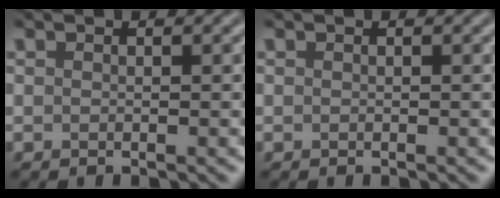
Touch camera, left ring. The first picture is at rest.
{"total": 0.0}